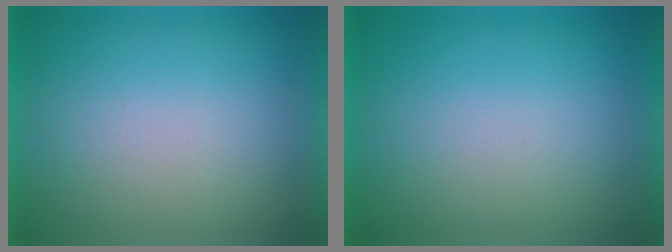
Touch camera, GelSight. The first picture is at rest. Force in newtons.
{"total": 1.0}